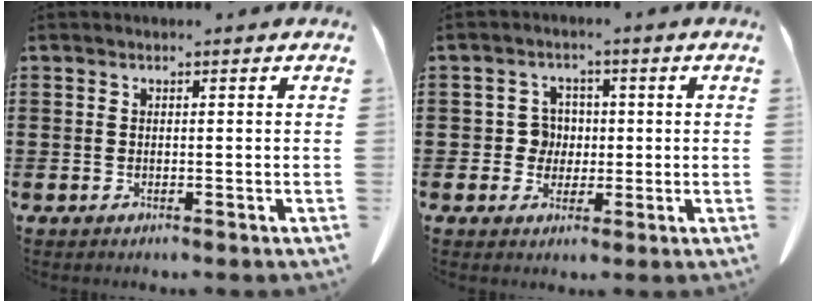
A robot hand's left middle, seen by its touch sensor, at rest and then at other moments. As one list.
[{"total": 3.9, "force": [0.0, 3.6, 1.5], "torque": [-0.035, 0.007, -0.005]}]